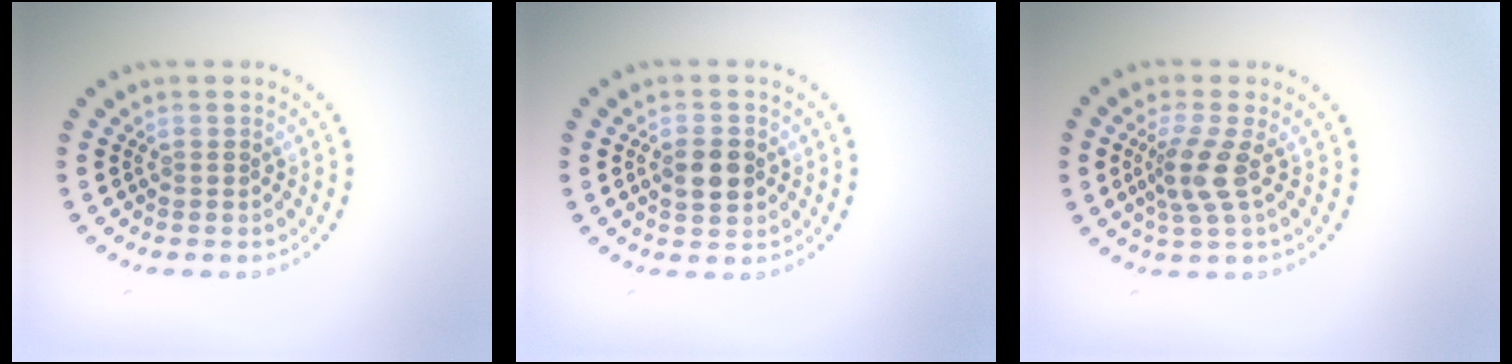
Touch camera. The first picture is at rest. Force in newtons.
{"total": 2.5, "press": 2.5, "slide": 0.2}
{"total": 2.9, "press": 2.2, "slide": 1.8}